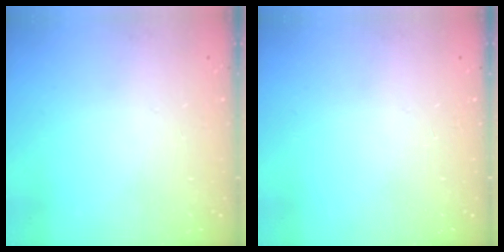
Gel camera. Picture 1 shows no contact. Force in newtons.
{"total": 0.0}